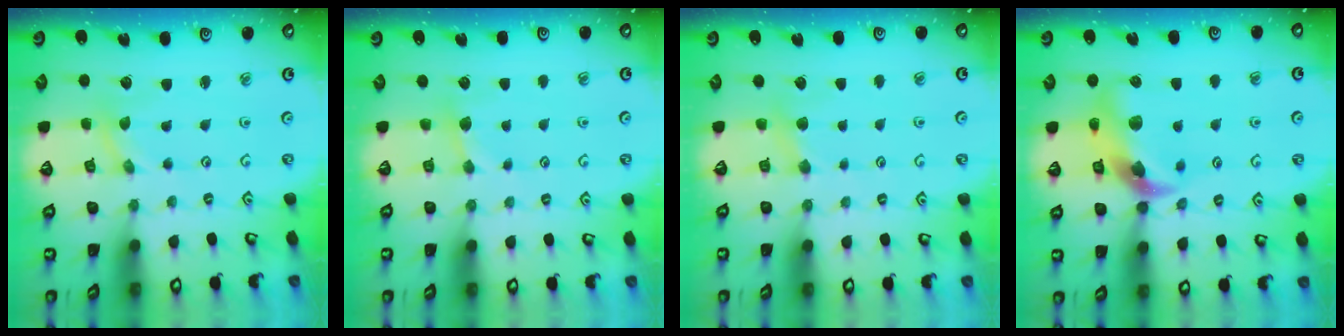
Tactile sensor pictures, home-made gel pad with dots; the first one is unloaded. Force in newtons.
{"total": 2.9, "press": 2.9, "slide": 0.4}
{"total": 4.2, "press": 4.2, "slide": 0.6}
{"total": 13.2, "press": 13.1, "slide": 1.8}